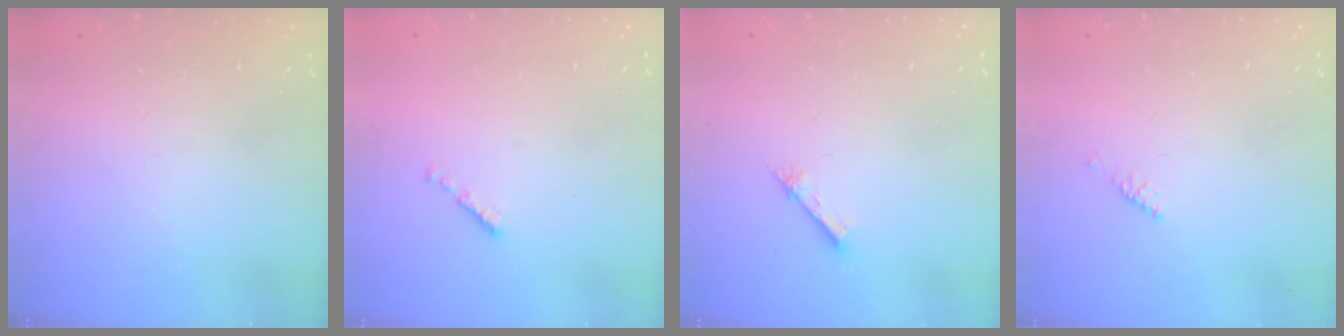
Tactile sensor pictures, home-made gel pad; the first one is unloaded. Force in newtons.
{"total": 0.7, "press": 0.5, "slide": 0.4}
{"total": 1.5, "press": 1.5, "slide": 0.1}
{"total": 2.4, "press": 2.3, "slide": 0.7}